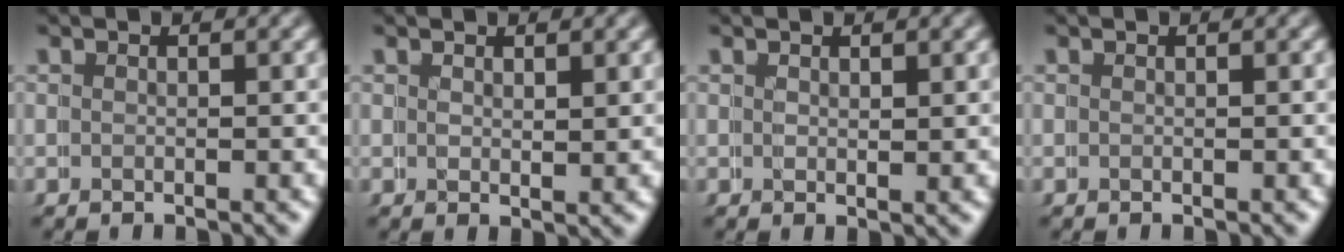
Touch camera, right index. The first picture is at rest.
{"total": 1.4, "force": [1.1, -0.1, -0.9], "torque": [0.006, -0.012, 0.026]}
{"total": 1.3, "force": [0.8, -0.2, -1.0], "torque": [0.009, -0.009, 0.020]}
{"total": 0.0}